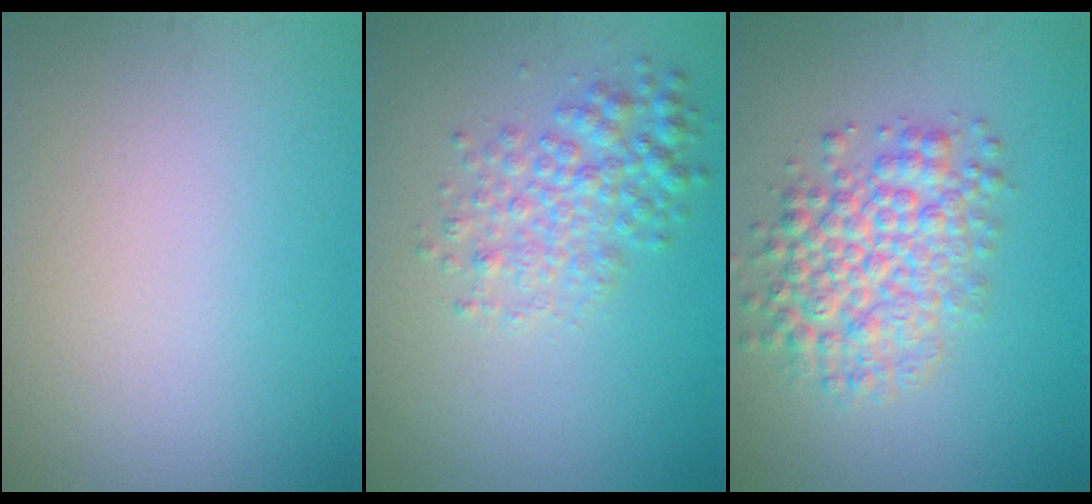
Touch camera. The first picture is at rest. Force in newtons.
{"total": 3.4, "press": 3.4, "slide": 0.1}
{"total": 5.5, "press": 5.5, "slide": 0.1}